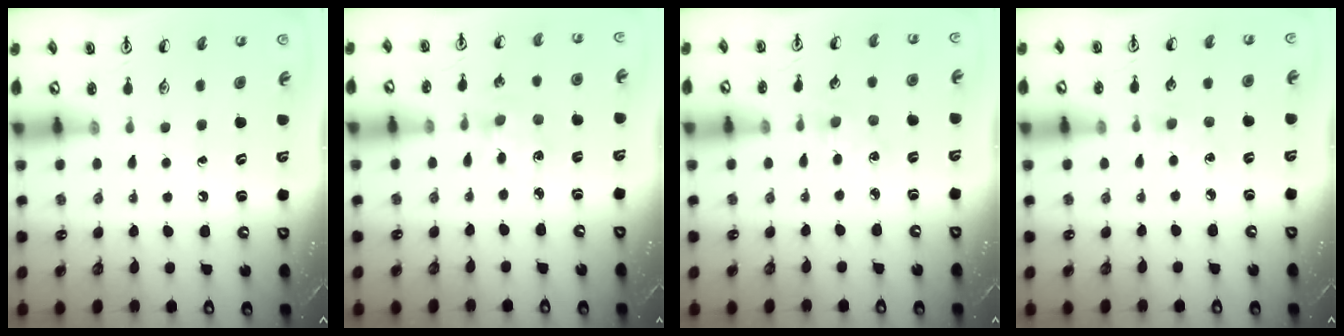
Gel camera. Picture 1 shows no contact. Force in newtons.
{"total": 2.7, "press": 2.6, "slide": 0.3}
{"total": 2.6, "press": 2.6, "slide": 0.4}
{"total": 3.0, "press": 2.9, "slide": 0.4}